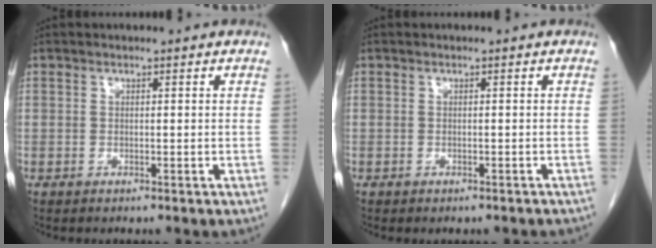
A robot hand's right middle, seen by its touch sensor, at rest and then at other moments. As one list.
[{"total": 1.7, "force": [-1.4, 0.6, 0.7], "torque": [-0.013, -0.002, -0.014]}]